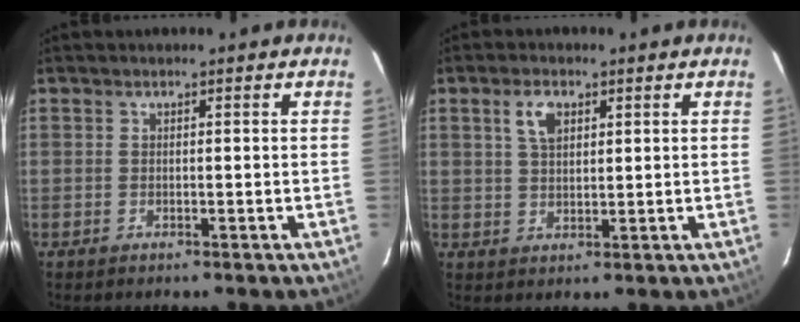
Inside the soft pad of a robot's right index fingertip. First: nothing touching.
{"total": 4.5, "force": [2.0, 2.4, 3.2], "torque": [-0.060, 0.010, 0.038]}